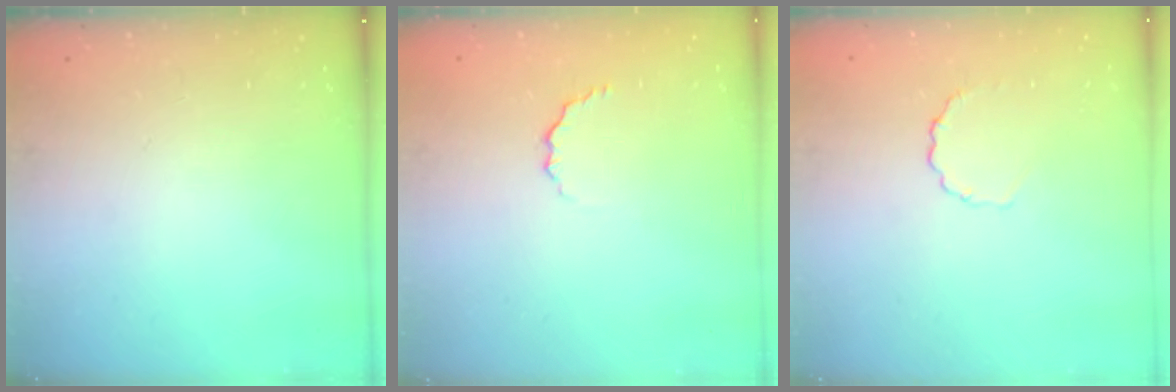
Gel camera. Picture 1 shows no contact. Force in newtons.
{"total": 3.5, "press": 3.4, "slide": 1.0}
{"total": 2.7, "press": 2.5, "slide": 1.0}